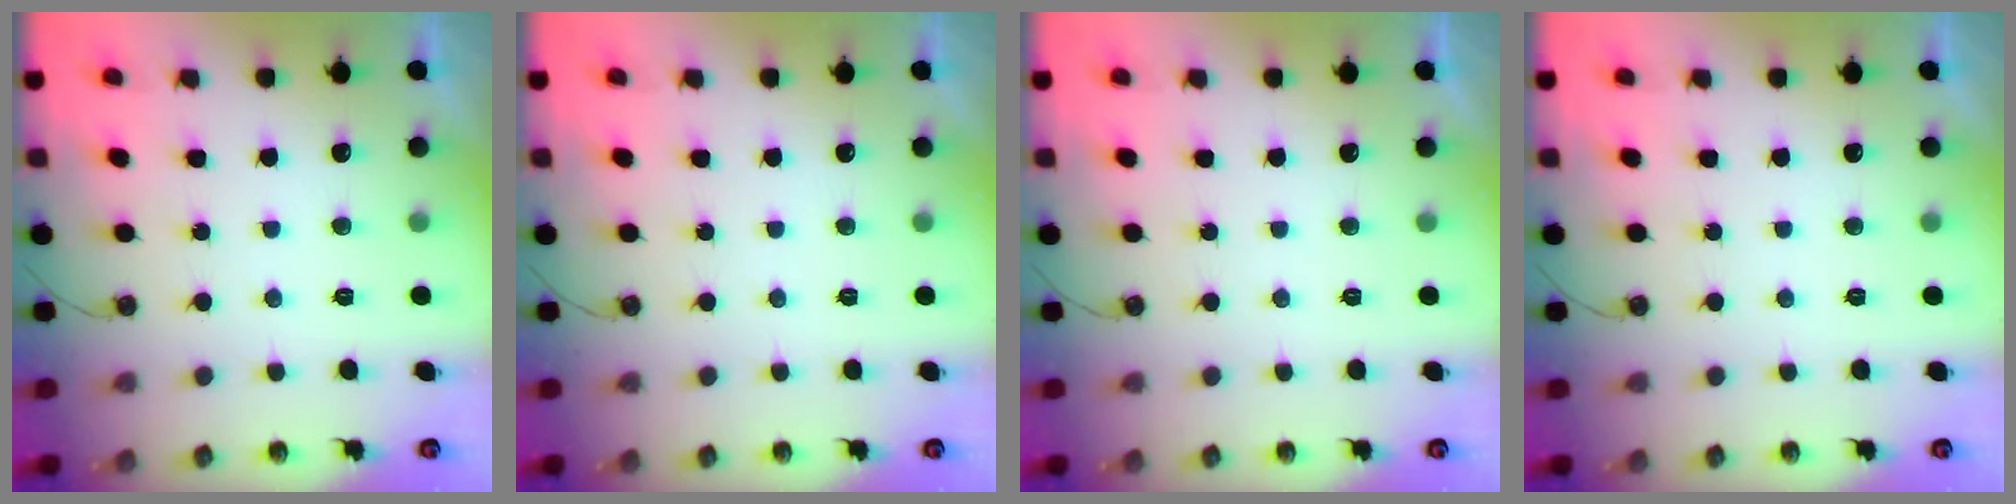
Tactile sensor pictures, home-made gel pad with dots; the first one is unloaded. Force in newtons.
{"total": 0.0}
{"total": 0.0}
{"total": 0.0}